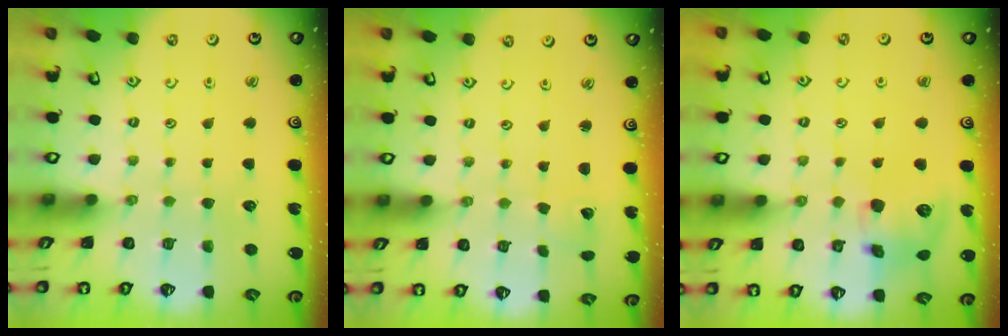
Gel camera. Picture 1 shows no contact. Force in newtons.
{"total": 2.3, "press": 2.3, "slide": 0.2}
{"total": 11.6, "press": 11.5, "slide": 1.8}